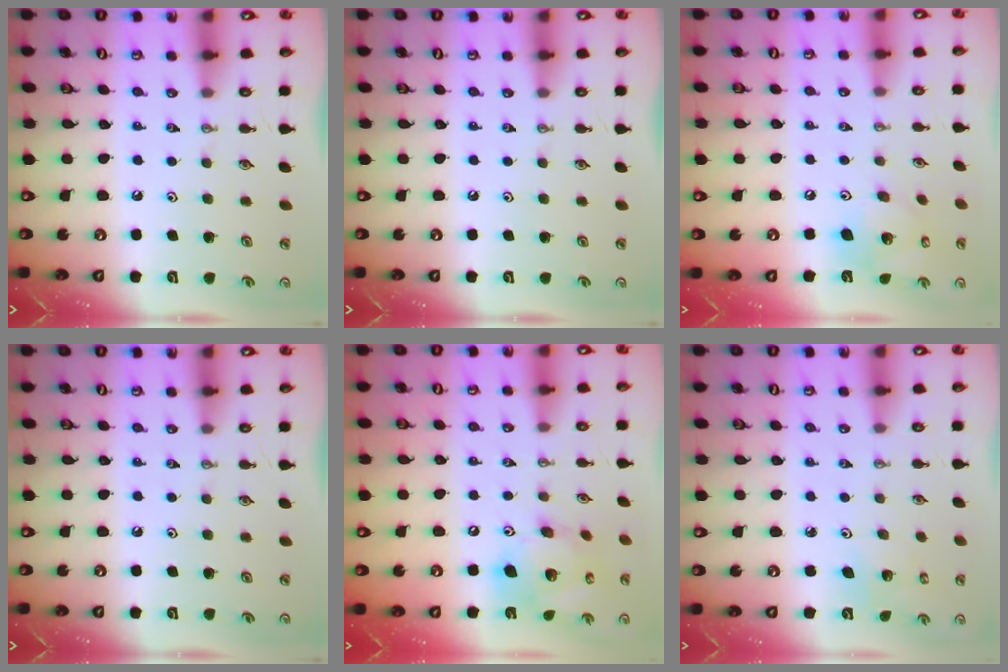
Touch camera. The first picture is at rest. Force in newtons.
{"total": 0.0}
{"total": 14.8, "press": 14.5, "slide": 3.0}
{"total": 0.0}
{"total": 17.2, "press": 16.9, "slide": 3.3}
{"total": 2.7, "press": 2.7, "slide": 0.2}